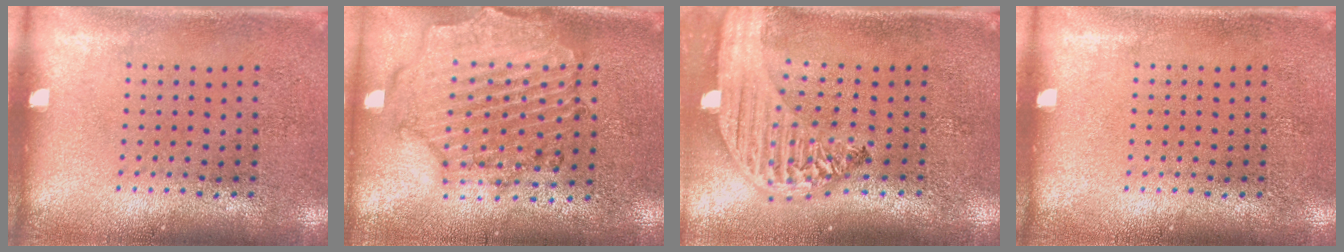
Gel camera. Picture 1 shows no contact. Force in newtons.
{"total": 1.4, "press": 1.4, "slide": 0.2}
{"total": 3.1, "press": 2.5, "slide": 1.9}
{"total": 0.0}